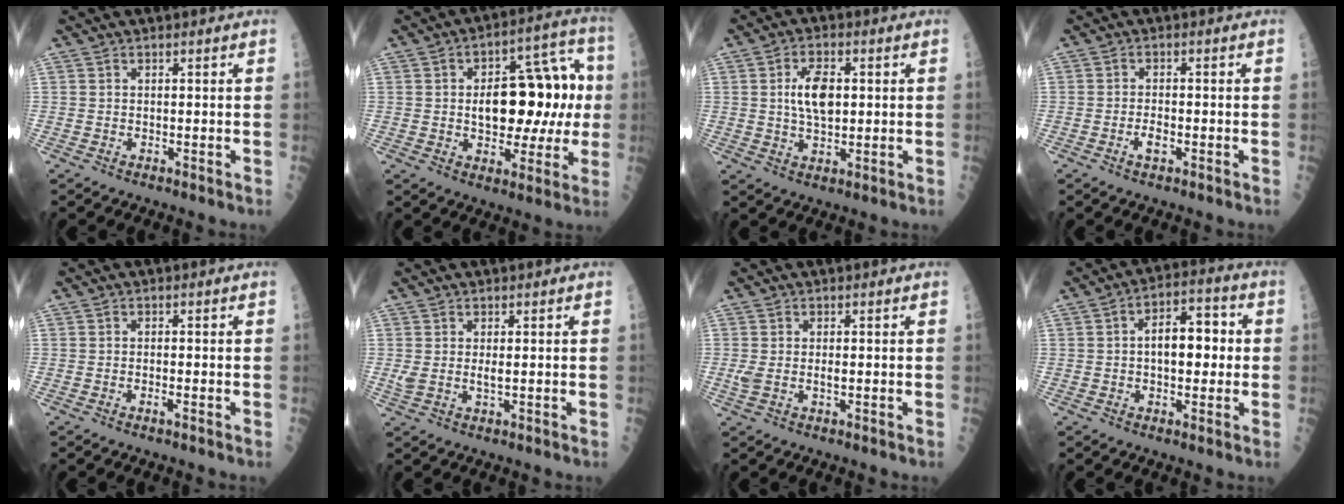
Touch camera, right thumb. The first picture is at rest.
{"total": 18.8, "force": [1.0, 10.5, 15.5], "torque": [-0.173, 0.039, 0.019]}
{"total": 7.4, "force": [1.0, 3.9, 6.2], "torque": [-0.101, 0.000, 0.018]}
{"total": 2.3, "force": [-0.9, 0.9, 1.9], "torque": [-0.032, 0.006, -0.016]}
{"total": 0.8, "force": [-0.4, -0.1, 0.7], "torque": [-0.017, -0.001, -0.007]}
{"total": 2.6, "force": [0.4, 0.9, 2.5], "torque": [-0.055, 0.001, 0.014]}
{"total": 2.7, "force": [-0.1, 1.1, 2.4], "torque": [-0.063, 0.004, -0.001]}
{"total": 9.8, "force": [0.3, 5.3, 8.2], "torque": [-0.100, 0.025, 0.000]}